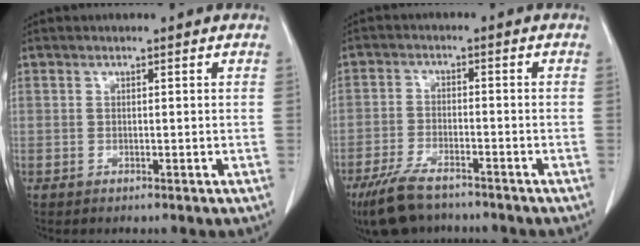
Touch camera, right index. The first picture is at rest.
{"total": 8.5, "force": [-6.7, 2.6, 4.5], "torque": [-0.088, -0.017, -0.116]}